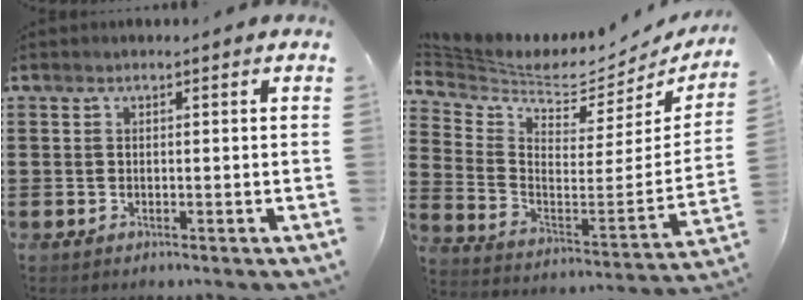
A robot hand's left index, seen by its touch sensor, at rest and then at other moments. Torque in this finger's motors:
{"motor_torque": [1.08, -1.06, 0.00, -0.02]}